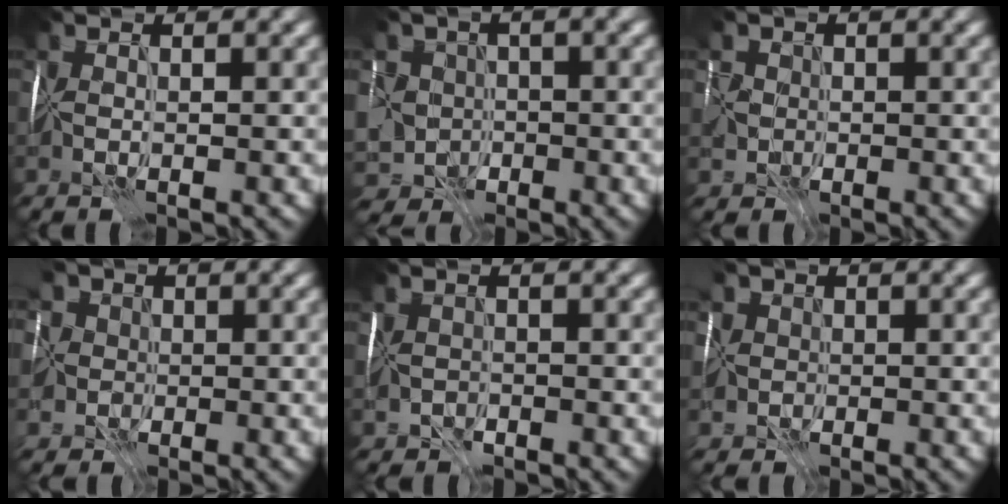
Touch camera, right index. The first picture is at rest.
{"total": 4.9, "force": [-2.2, 4.3, 1.1], "torque": [-0.007, -0.011, -0.035]}
{"total": 1.9, "force": [-0.5, 1.6, -0.9], "torque": [0.031, 0.005, -0.014]}
{"total": 5.7, "force": [1.1, 5.4, 1.4], "torque": [-0.031, 0.027, -0.029]}
{"total": 1.5, "force": [-1.2, 0.7, -0.4], "torque": [0.004, -0.007, -0.023]}
{"total": 2.5, "force": [0.3, 2.5, -0.2], "torque": [0.006, 0.011, -0.005]}